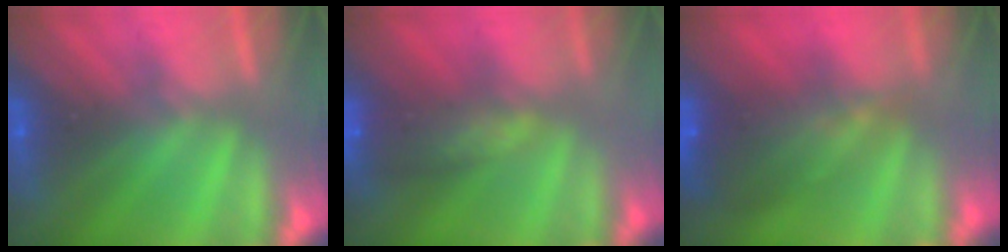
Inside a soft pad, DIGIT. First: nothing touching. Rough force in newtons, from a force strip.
{"total": 8.3}
{"total": 5.8}